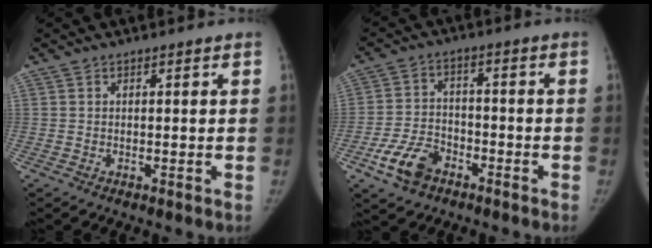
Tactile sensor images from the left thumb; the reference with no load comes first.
{"total": 8.6, "force": [-4.9, 5.5, 4.4], "torque": [-0.077, 0.023, -0.089]}